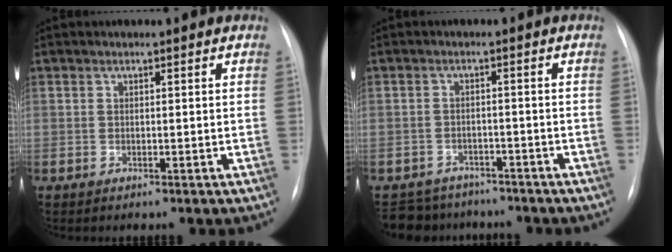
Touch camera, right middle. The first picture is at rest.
{"total": 7.2, "force": [-6.4, 3.1, 0.3], "torque": [-0.006, 0.010, -0.086]}